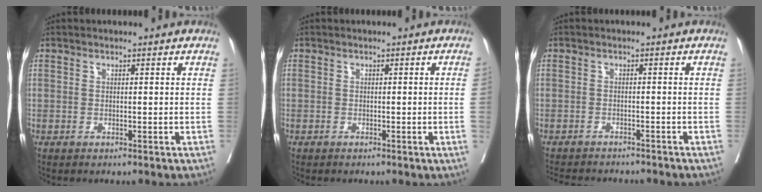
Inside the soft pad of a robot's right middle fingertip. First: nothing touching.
{"total": 1.2, "force": [-0.3, -0.4, 1.1], "torque": [-0.011, 0.001, -0.004]}
{"total": 9.2, "force": [-8.6, 1.0, 2.8], "torque": [-0.040, -0.005, -0.110]}